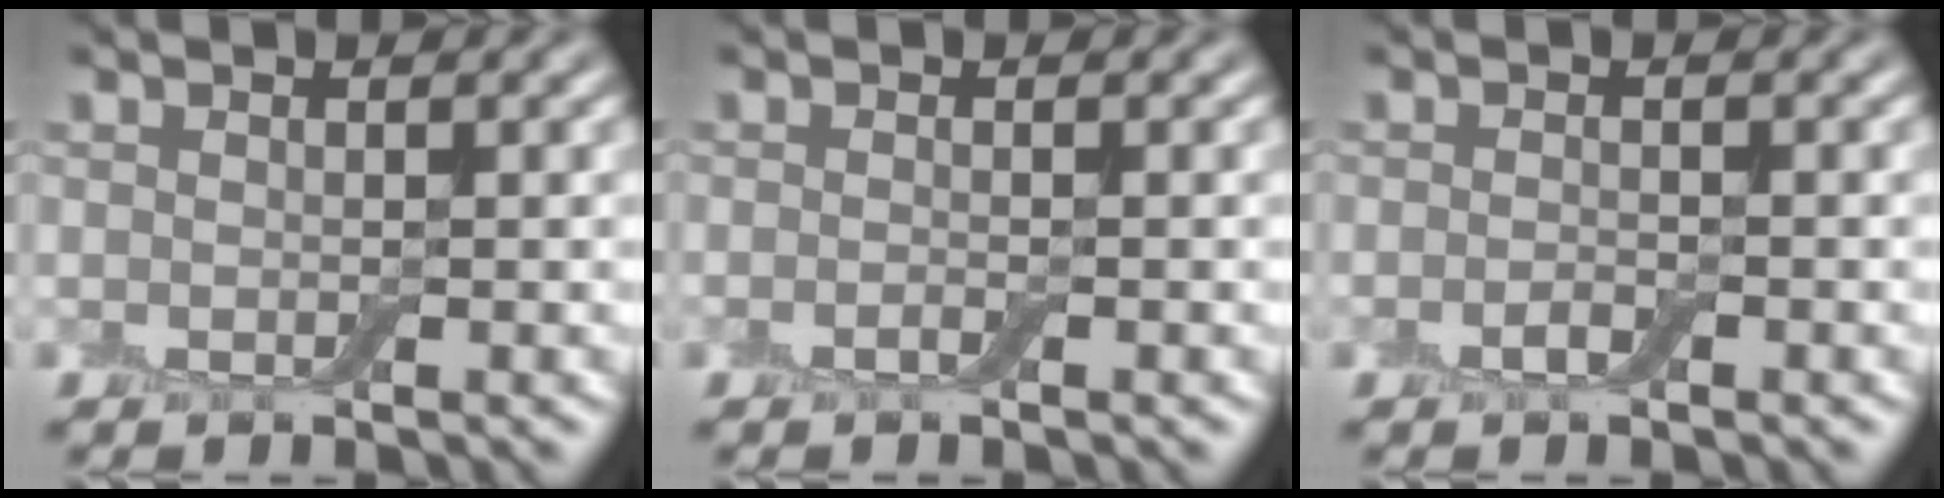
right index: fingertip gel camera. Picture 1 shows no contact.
{"total": 0.7, "force": [-0.4, 0.1, 0.5], "torque": [-0.012, -0.004, -0.009]}
{"total": 1.0, "force": [-0.6, 0.3, 0.7], "torque": [-0.017, 0.001, -0.011]}